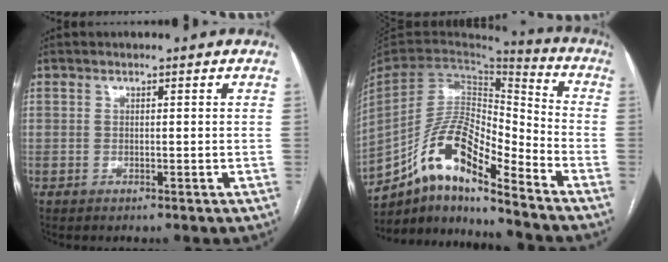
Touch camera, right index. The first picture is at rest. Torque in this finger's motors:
{"motor_torque": [0.62, -0.68, 0.94, 0.21]}